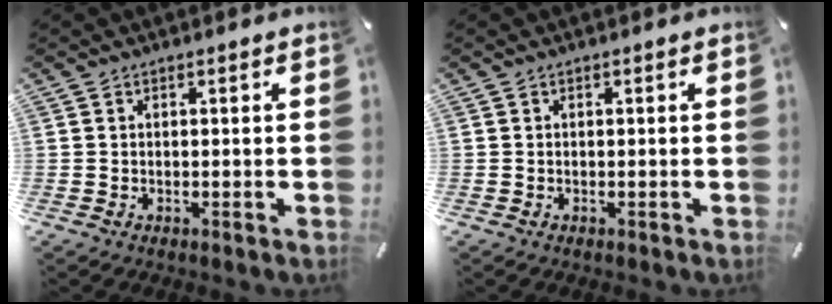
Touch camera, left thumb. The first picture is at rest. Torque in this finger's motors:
{"motor_torque": [0.01, 0.00, 0.00, 0.00, 0.00]}